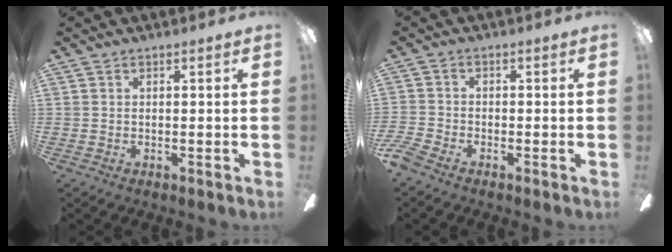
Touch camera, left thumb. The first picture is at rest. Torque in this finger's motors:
{"motor_torque": [-0.44, 0.46, -0.27, 0.28, 0.00]}